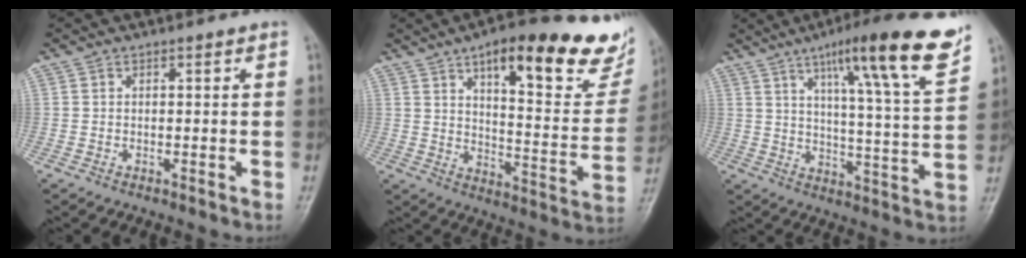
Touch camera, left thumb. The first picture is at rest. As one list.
[{"total": 25.3, "force": [15.5, 7.8, 18.4], "torque": [-0.208, -0.057, 0.213]}, {"total": 18.5, "force": [11.3, 1.8, 14.6], "torque": [-0.197, -0.051, 0.165]}]